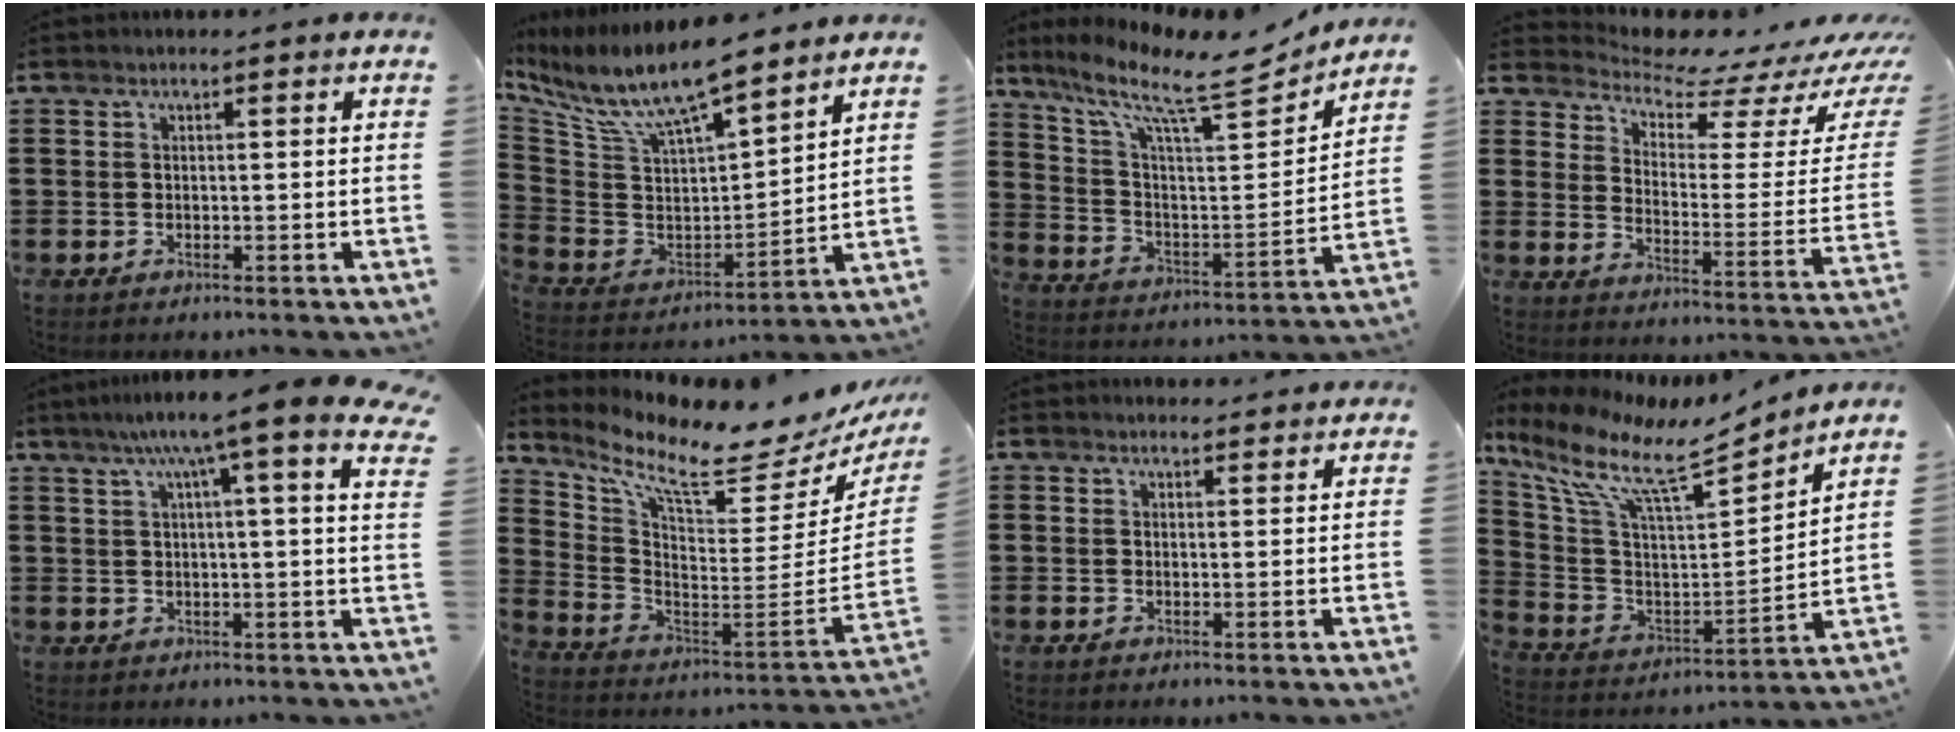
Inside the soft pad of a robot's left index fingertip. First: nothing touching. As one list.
[{"total": 10.3, "force": [8.3, 2.0, 5.8], "torque": [-0.146, -0.053, 0.142]}, {"total": 11.8, "force": [8.8, 2.8, 7.4], "torque": [-0.160, -0.054, 0.142]}, {"total": 6.7, "force": [6.3, 1.7, 1.7], "torque": [-0.055, -0.056, 0.107]}, {"total": 8.7, "force": [6.1, 0.7, 6.2], "torque": [-0.122, -0.023, 0.099]}, {"total": 8.9, "force": [6.9, 0.8, 5.6], "torque": [-0.136, -0.070, 0.106]}, {"total": 2.0, "force": [2.0, 0.4, 0.0], "torque": [-0.005, 0.000, 0.040]}, {"total": 10.0, "force": [7.8, 1.8, 6.1], "torque": [-0.151, -0.062, 0.126]}]